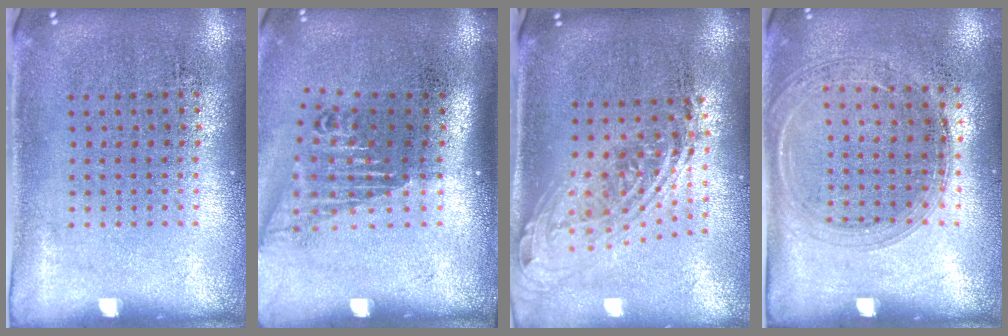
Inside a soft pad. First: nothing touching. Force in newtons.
{"total": 1.7, "press": 1.3, "slide": 1.2}
{"total": 2.1, "press": 1.5, "slide": 1.4}
{"total": 1.5, "press": 1.4, "slide": 0.3}